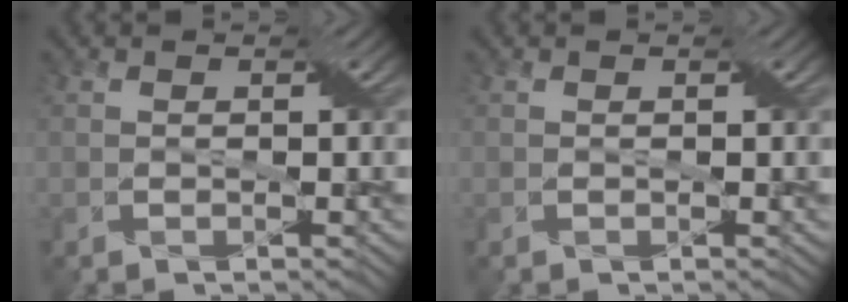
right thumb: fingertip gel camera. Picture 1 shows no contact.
{"total": 0.0}